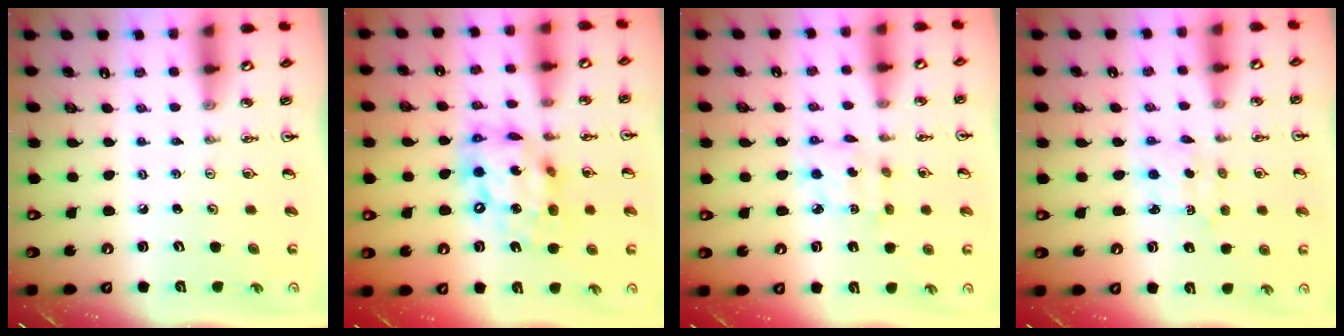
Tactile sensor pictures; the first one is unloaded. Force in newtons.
{"total": 14.4, "press": 14.3, "slide": 1.3}
{"total": 3.8, "press": 3.8, "slide": 0.2}
{"total": 2.4, "press": 2.4, "slide": 0.3}